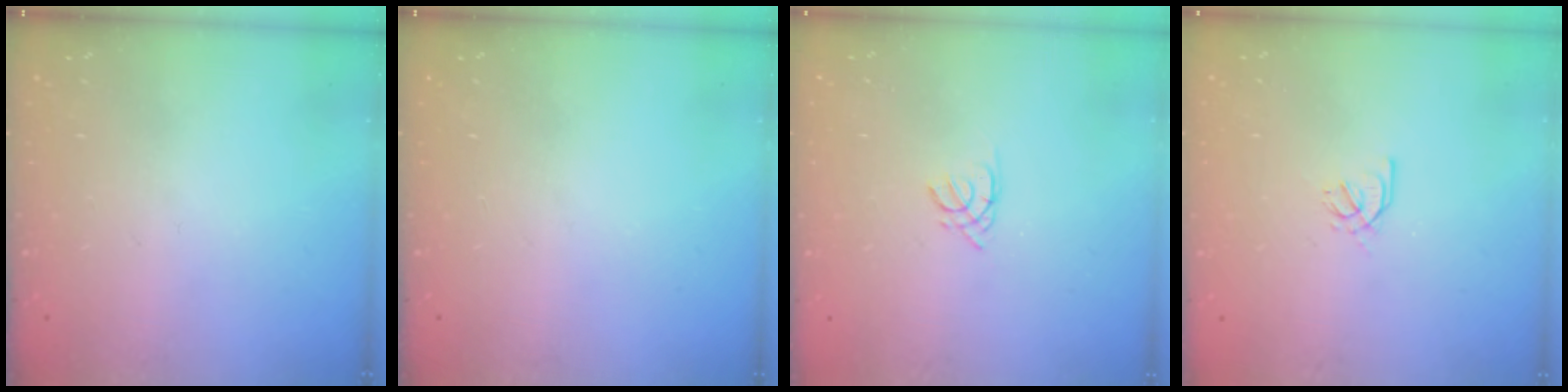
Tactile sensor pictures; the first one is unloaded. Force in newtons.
{"total": 0.0}
{"total": 1.7, "press": 1.7, "slide": 0.3}
{"total": 2.1, "press": 2.0, "slide": 0.7}